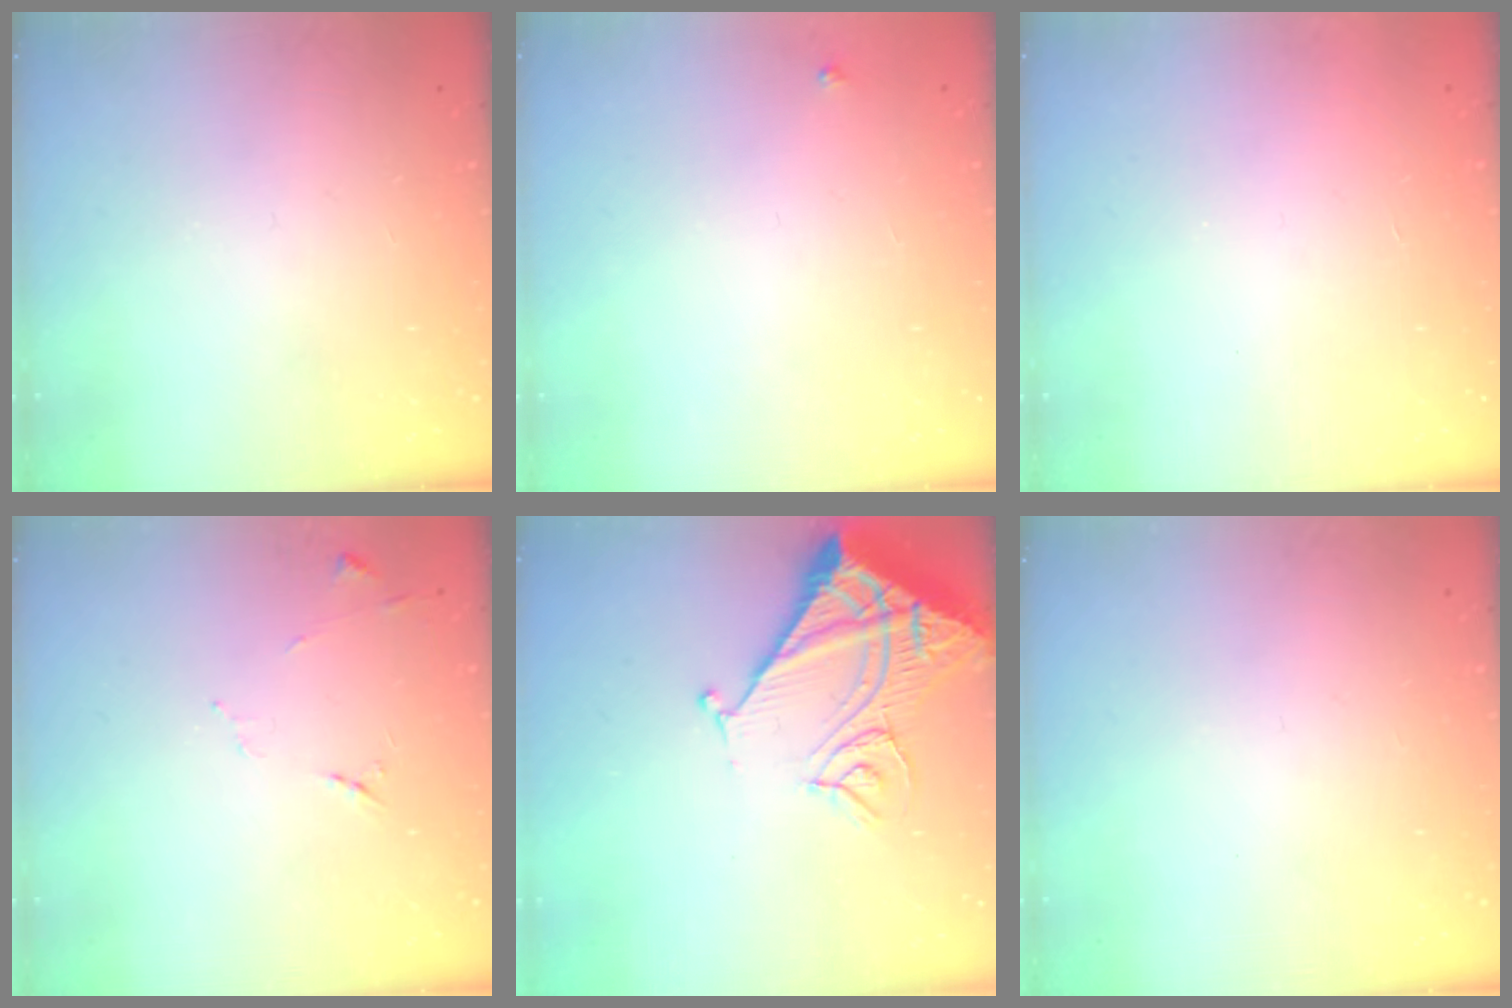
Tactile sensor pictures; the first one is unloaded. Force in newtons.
{"total": 2.7, "press": 2.7, "slide": 0.3}
{"total": 1.6, "press": 1.6, "slide": 0.1}
{"total": 7.1, "press": 7.1, "slide": 0.7}
{"total": 14.7, "press": 14.6, "slide": 1.7}
{"total": 0.0}